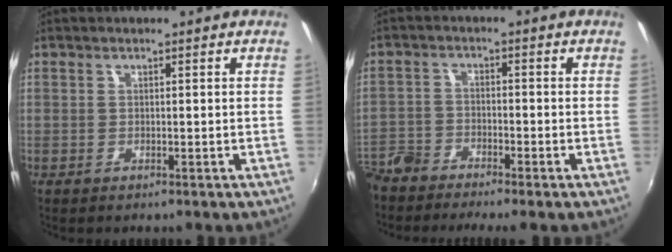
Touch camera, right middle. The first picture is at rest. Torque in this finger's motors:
{"motor_torque": [-0.16, -0.32, 0.09, 0.00]}